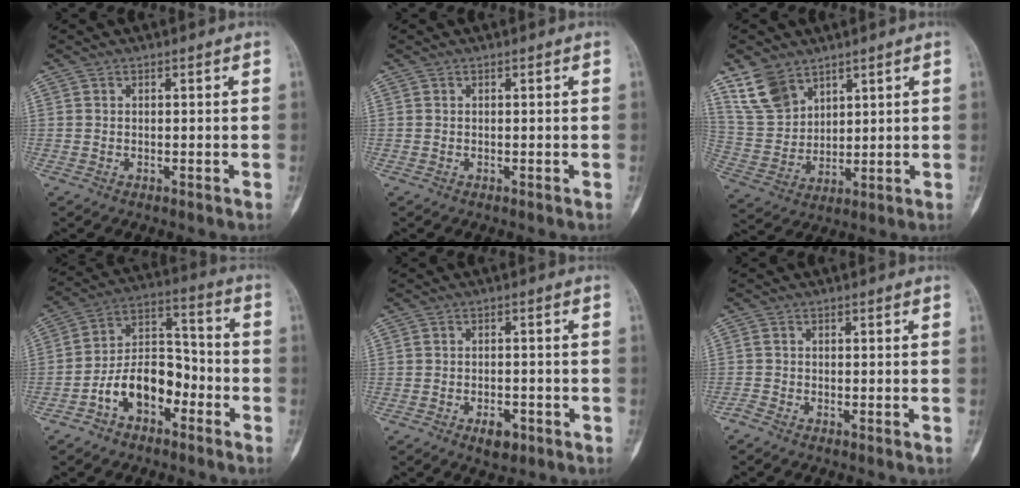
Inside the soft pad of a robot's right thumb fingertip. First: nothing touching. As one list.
[{"total": 0.0}, {"total": 9.7, "force": [6.6, 6.2, 3.6], "torque": [-0.058, -0.027, 0.144]}, {"total": 12.4, "force": [-5.6, 7.6, 8.0], "torque": [-0.117, 0.066, -0.105]}, {"total": 3.9, "force": [-2.0, 2.2, 2.6], "torque": [-0.033, 0.009, -0.026]}, {"total": 1.2, "force": [-1.1, 0.2, 0.4], "torque": [-0.016, 0.000, -0.027]}]